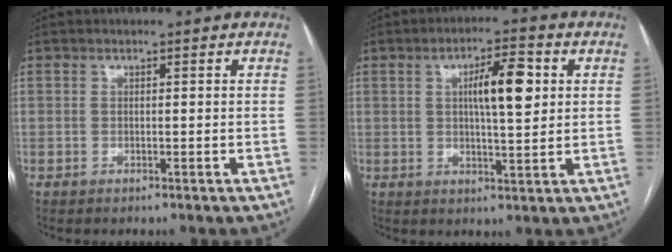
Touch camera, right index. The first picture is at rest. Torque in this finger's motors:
{"motor_torque": [0.53, 0.28, 0.18, 0.10]}